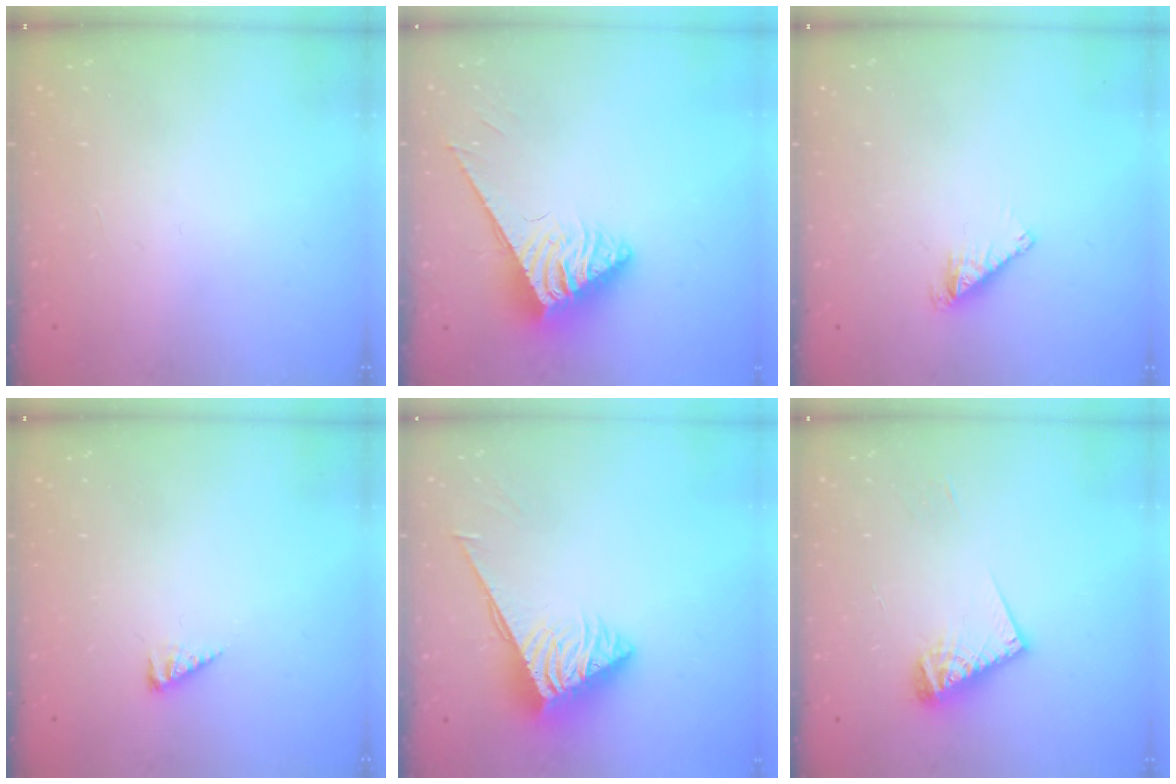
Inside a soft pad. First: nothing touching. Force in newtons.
{"total": 3.9, "press": 3.9, "slide": 0.4}
{"total": 2.9, "press": 2.9, "slide": 0.2}
{"total": 3.0, "press": 2.9, "slide": 0.4}
{"total": 3.8, "press": 3.8, "slide": 0.4}
{"total": 9.3, "press": 9.2, "slide": 1.1}